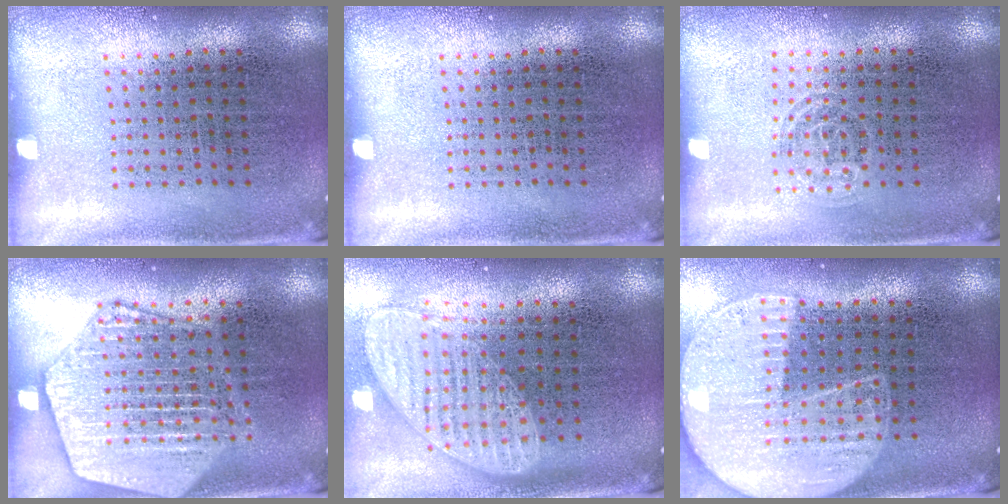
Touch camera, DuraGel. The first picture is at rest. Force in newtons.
{"total": 0.0}
{"total": 0.9, "press": 0.7, "slide": 0.6}
{"total": 3.9, "press": 3.9, "slide": 0.5}
{"total": 2.0, "press": 1.5, "slide": 1.2}
{"total": 2.3, "press": 2.0, "slide": 1.1}